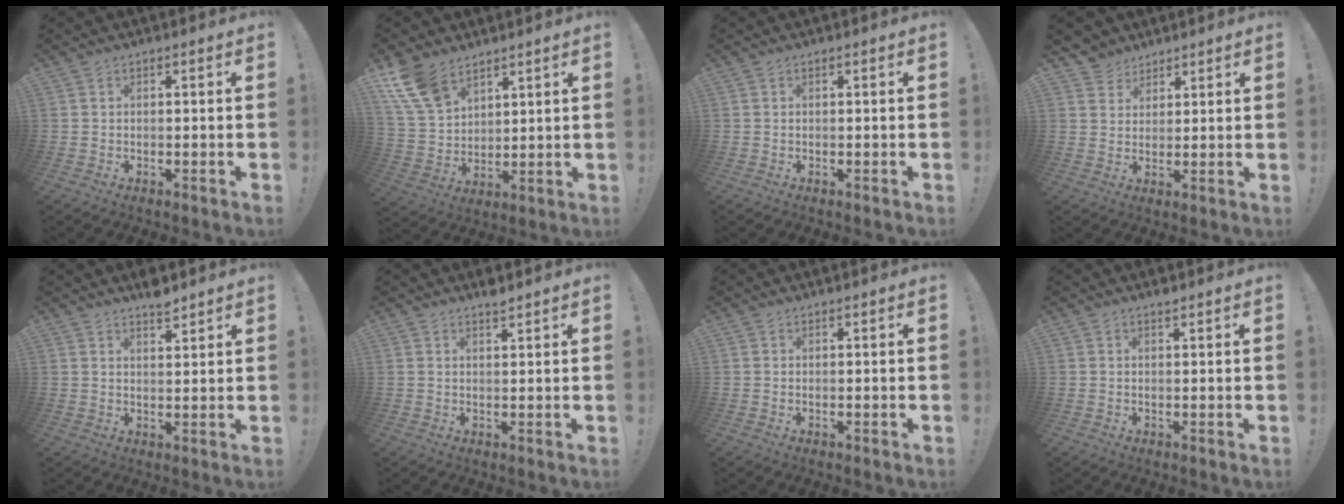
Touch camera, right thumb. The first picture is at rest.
{"total": 13.1, "force": [8.8, 7.4, 6.2], "torque": [-0.134, -0.042, 0.173]}
{"total": 0.0}
{"total": 4.8, "force": [3.3, 3.4, -0.1], "torque": [-0.001, -0.028, 0.065]}
{"total": 4.1, "force": [3.6, 1.0, 1.7], "torque": [-0.010, -0.027, 0.061]}
{"total": 2.2, "force": [2.0, 0.1, 0.8], "torque": [-0.005, -0.013, 0.034]}
{"total": 0.0}
{"total": 0.9, "force": [0.9, 0.0, 0.1], "torque": [0.004, -0.003, 0.015]}